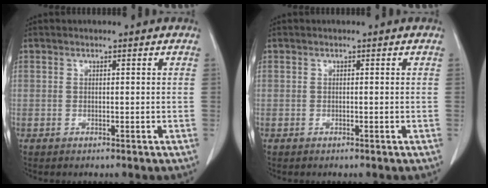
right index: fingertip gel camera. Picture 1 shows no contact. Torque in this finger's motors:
{"motor_torque": [0.00, 0.00, 0.00, 0.00]}